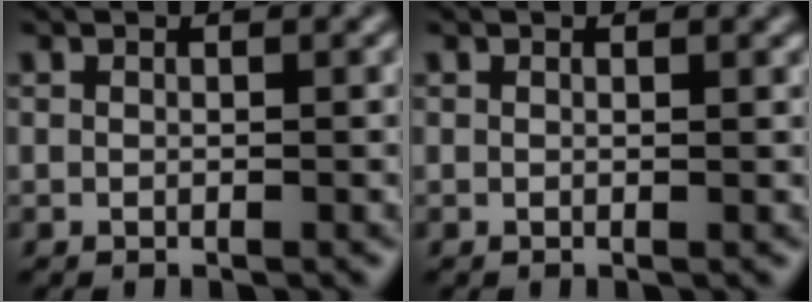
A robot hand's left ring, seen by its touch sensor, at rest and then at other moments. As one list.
[{"total": 0.0}]